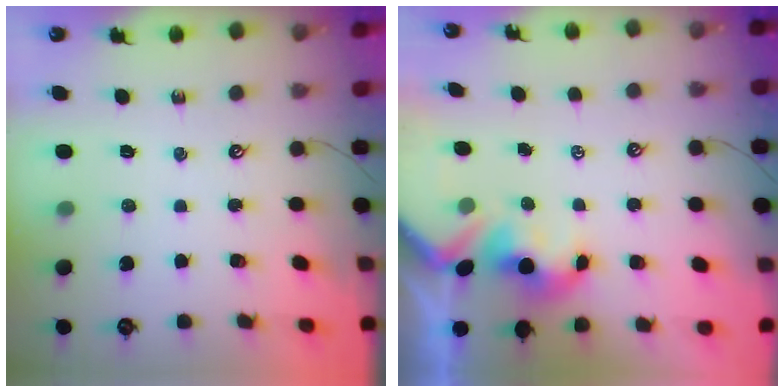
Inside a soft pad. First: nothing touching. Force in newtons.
{"total": 1.5, "press": 1.3, "slide": 0.7}